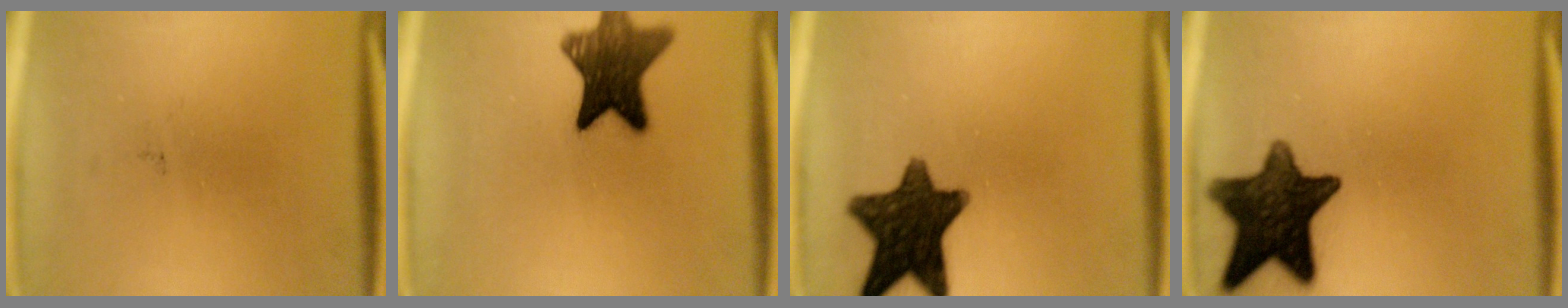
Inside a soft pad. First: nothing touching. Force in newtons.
{"total": 11.8}
{"total": 13.3}
{"total": 14.3}